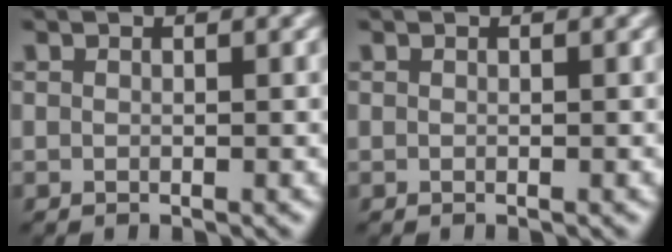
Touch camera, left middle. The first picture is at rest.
{"total": 0.0}